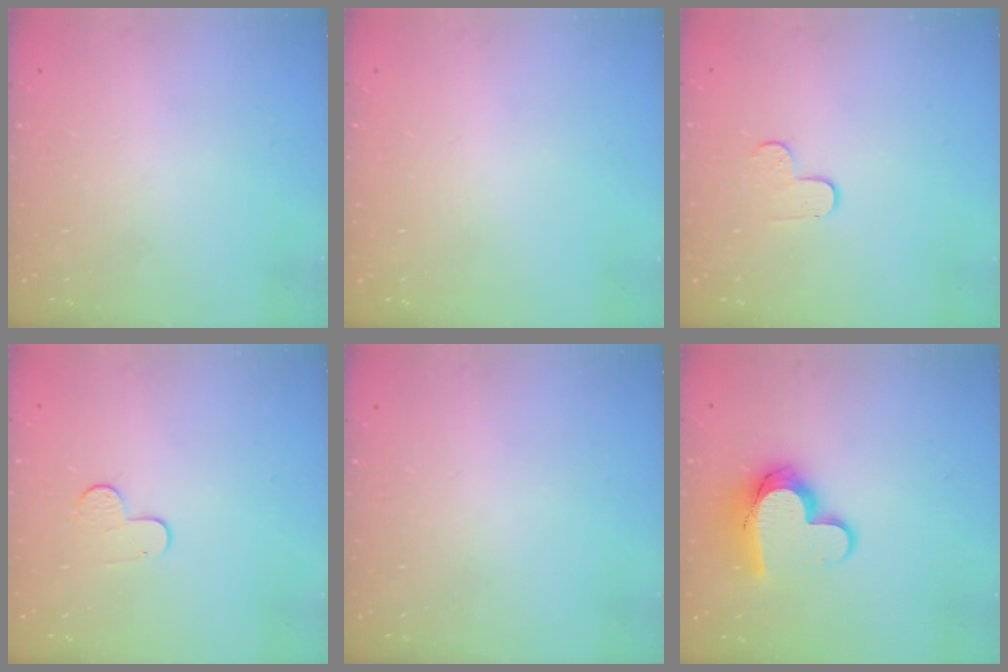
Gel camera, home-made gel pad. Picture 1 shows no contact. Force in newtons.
{"total": 0.0}
{"total": 3.7, "press": 3.6, "slide": 0.4}
{"total": 7.1, "press": 7.1, "slide": 0.6}
{"total": 0.0}
{"total": 12.4, "press": 12.4, "slide": 0.6}